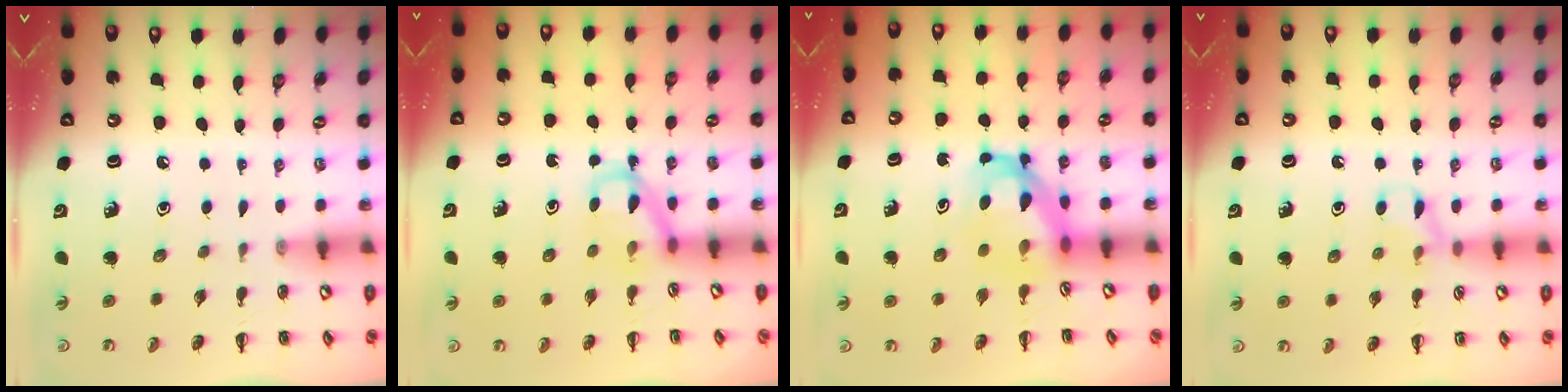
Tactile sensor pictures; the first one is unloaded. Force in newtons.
{"total": 4.0, "press": 3.9, "slide": 0.8}
{"total": 5.4, "press": 5.2, "slide": 1.3}
{"total": 7.8, "press": 7.5, "slide": 2.2}